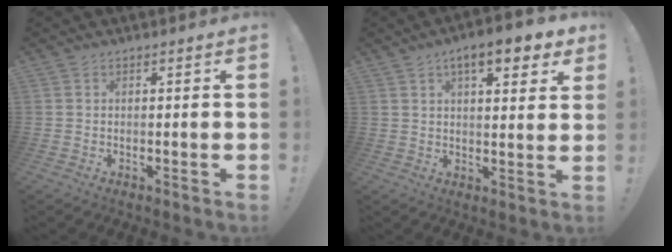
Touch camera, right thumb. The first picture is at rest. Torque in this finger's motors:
{"motor_torque": [-0.03, 2.20, 0.21, 0.35, 0.25]}